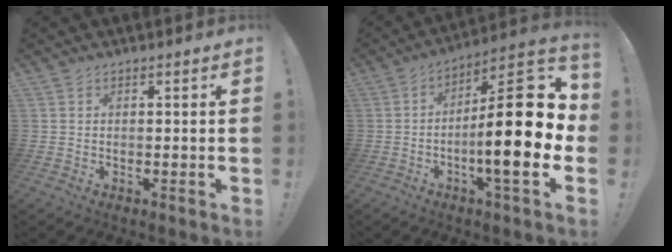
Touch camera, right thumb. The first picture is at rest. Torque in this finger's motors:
{"motor_torque": [2.13, 2.88, 1.53, -1.24, 0.26]}